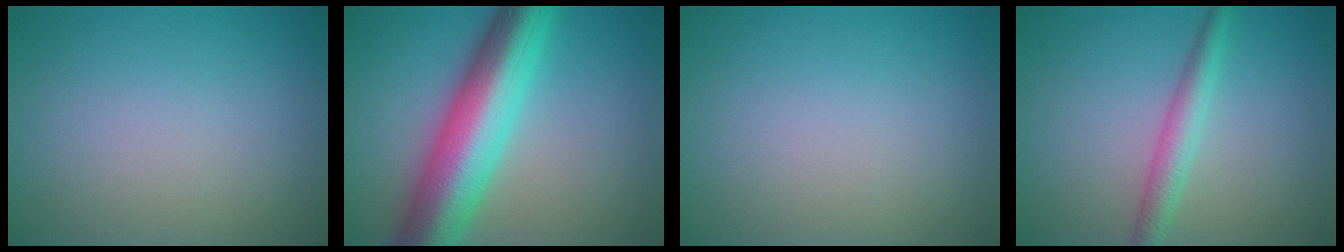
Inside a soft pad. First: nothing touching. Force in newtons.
{"total": 10.7, "press": 10.7, "slide": 0.1}
{"total": 0.0}
{"total": 2.6, "press": 2.6, "slide": 0.0}